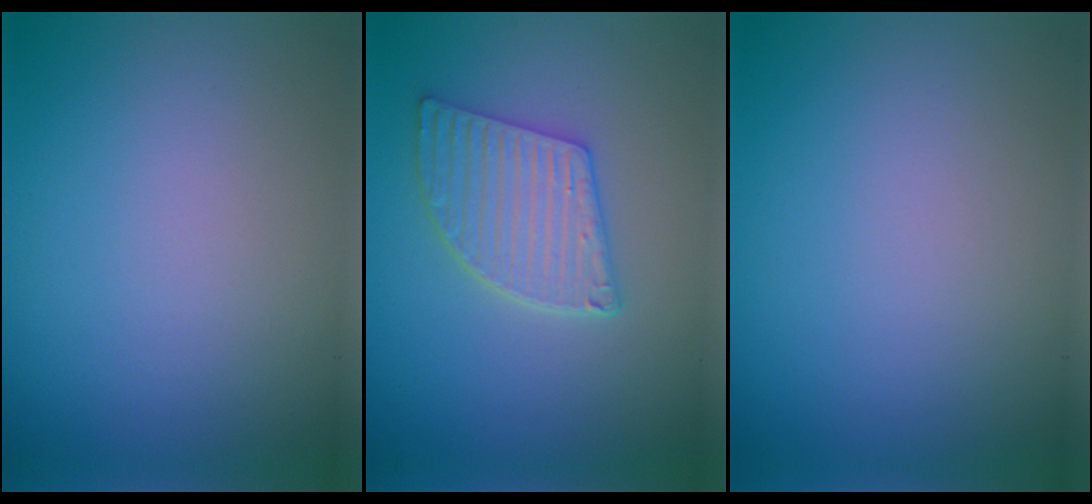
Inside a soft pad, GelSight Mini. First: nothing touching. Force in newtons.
{"total": 4.1, "press": 3.6, "slide": 1.8}
{"total": 0.0}